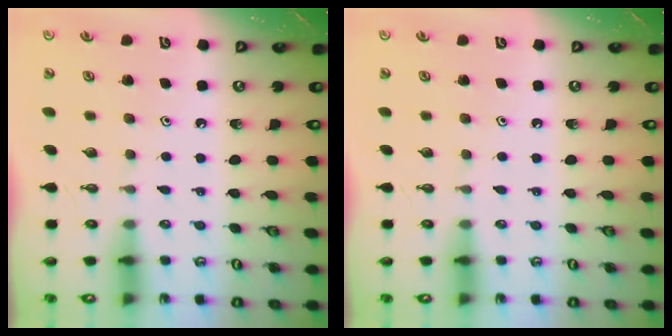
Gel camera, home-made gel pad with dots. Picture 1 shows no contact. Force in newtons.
{"total": 0.0}